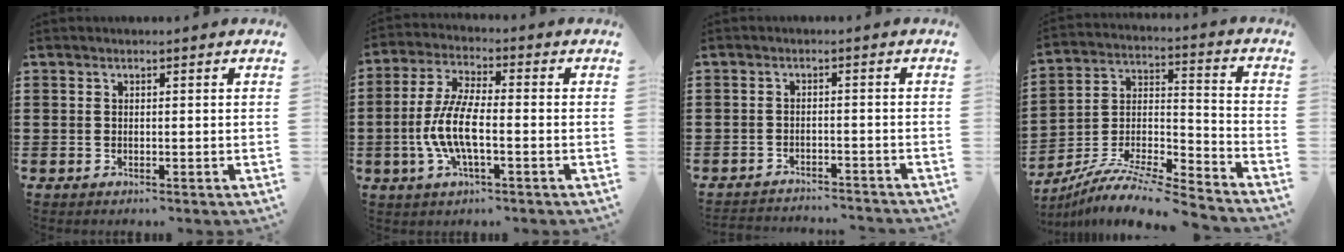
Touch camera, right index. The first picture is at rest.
{"total": 7.9, "force": [-2.2, 2.4, 7.2], "torque": [-0.171, -0.013, -0.049]}
{"total": 2.4, "force": [-2.4, 0.0, -0.1], "torque": [-0.004, 0.001, -0.053]}
{"total": 9.0, "force": [-8.2, 1.2, 3.5], "torque": [-0.064, 0.010, -0.166]}